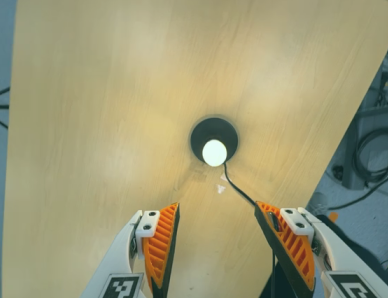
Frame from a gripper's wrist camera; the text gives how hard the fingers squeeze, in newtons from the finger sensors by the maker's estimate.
{"total": 0.0}